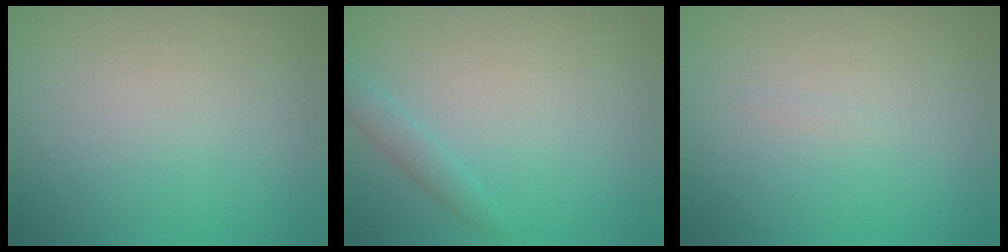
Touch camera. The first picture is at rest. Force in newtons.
{"total": 1.3, "press": 1.3, "slide": 0.1}
{"total": 0.0}